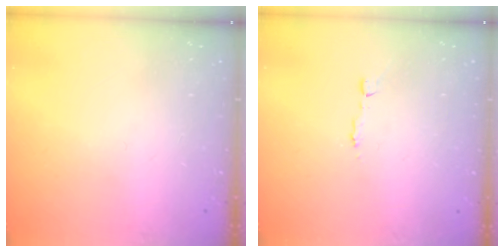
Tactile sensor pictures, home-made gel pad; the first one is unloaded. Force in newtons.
{"total": 2.1, "press": 2.1, "slide": 0.0}